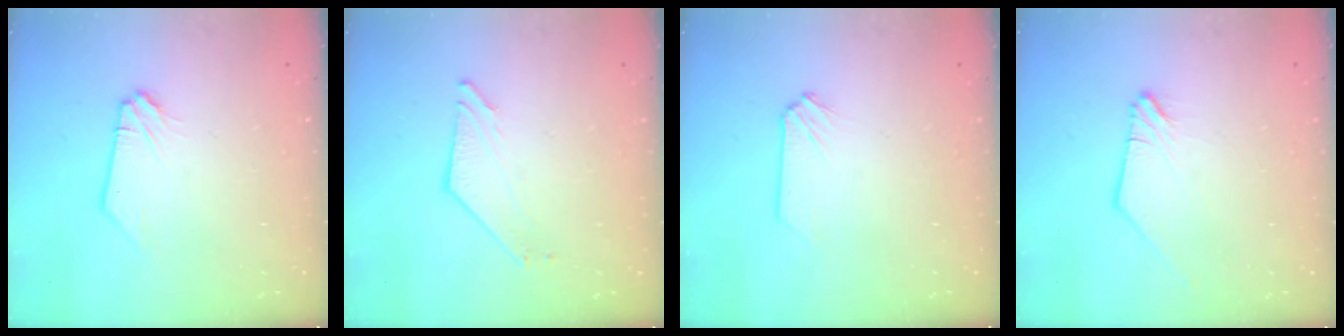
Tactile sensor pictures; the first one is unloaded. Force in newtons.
{"total": 3.6, "press": 3.6, "slide": 0.1}
{"total": 0.0}
{"total": 0.6, "press": 0.6, "slide": 0.2}